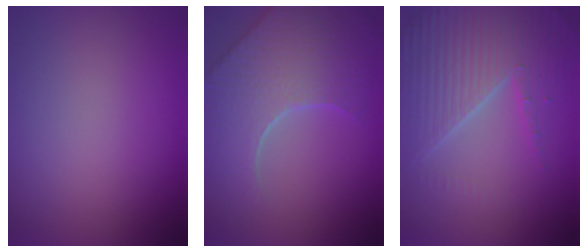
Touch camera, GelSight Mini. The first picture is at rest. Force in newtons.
{"total": 8.8, "press": 6.3, "slide": 6.2}
{"total": 4.9, "press": 4.8, "slide": 1.2}